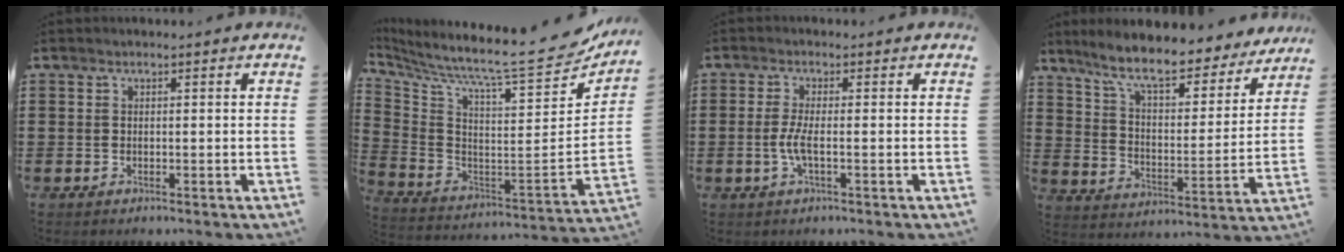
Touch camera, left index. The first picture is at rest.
{"total": 8.4, "force": [7.7, -0.3, 3.3], "torque": [-0.089, -0.092, 0.117]}
{"total": 3.3, "force": [-0.7, 0.4, 3.2], "torque": [-0.080, -0.009, -0.021]}
{"total": 9.5, "force": [8.2, 1.1, 4.6], "torque": [-0.121, -0.045, 0.139]}